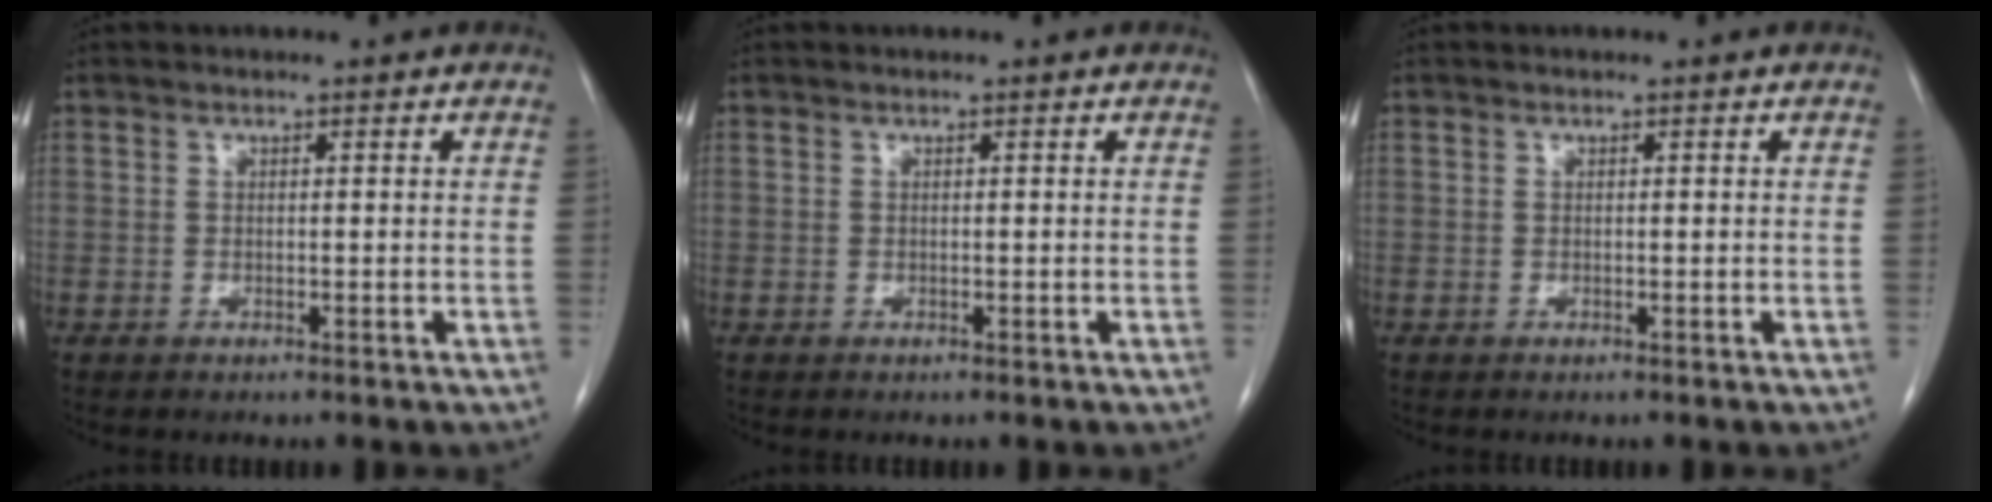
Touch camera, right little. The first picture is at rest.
{"total": 0.0}
{"total": 0.0}